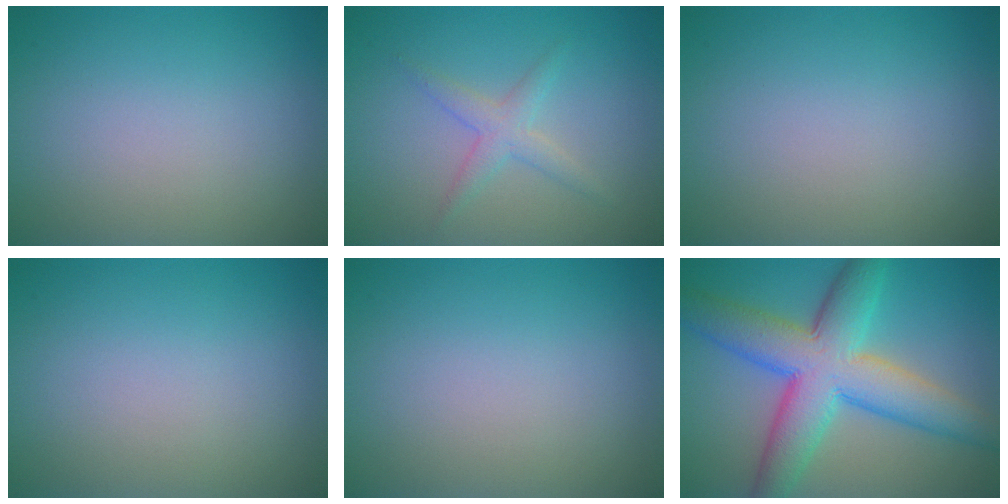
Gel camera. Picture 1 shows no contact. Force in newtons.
{"total": 2.0, "press": 2.0, "slide": 0.0}
{"total": 0.0}
{"total": 0.0}
{"total": 0.0}
{"total": 9.9, "press": 9.9, "slide": 0.4}